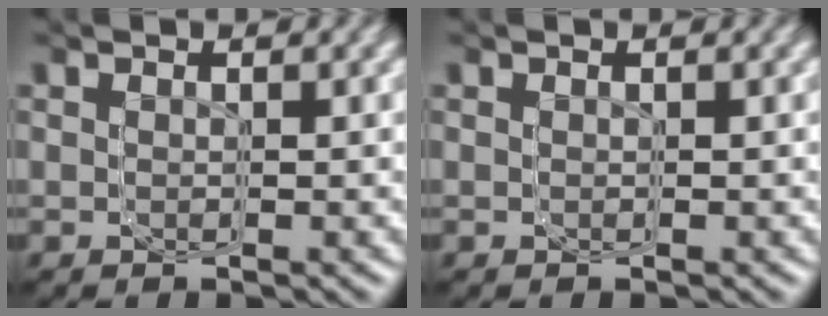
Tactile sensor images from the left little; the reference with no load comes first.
{"total": 0.0}